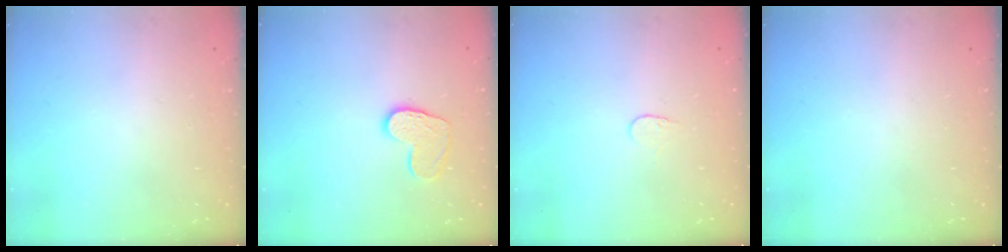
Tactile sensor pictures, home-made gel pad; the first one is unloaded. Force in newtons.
{"total": 9.5, "press": 9.5, "slide": 0.7}
{"total": 3.7, "press": 3.7, "slide": 0.3}
{"total": 0.0}